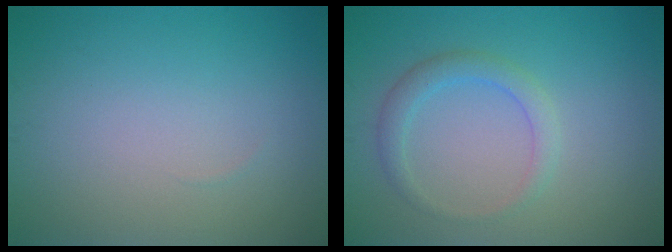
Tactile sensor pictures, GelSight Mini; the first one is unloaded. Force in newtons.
{"total": 2.2, "press": 2.2, "slide": 0.1}